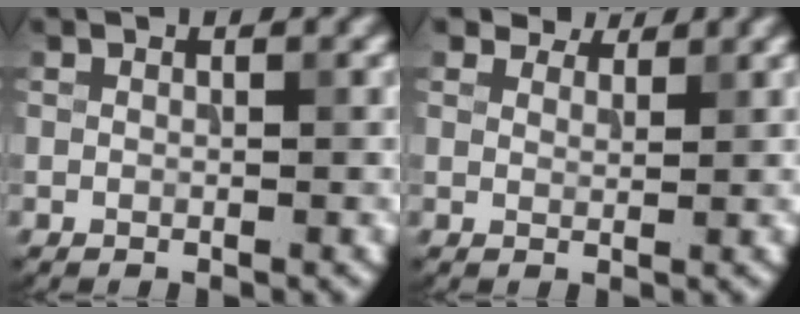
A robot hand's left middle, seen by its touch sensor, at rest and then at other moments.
{"total": 3.4, "force": [3.0, 1.3, 0.8], "torque": [-0.021, -0.008, 0.055]}